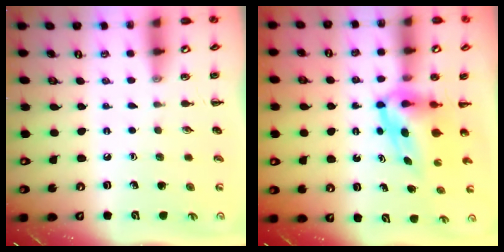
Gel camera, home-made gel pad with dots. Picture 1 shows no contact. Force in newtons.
{"total": 5.9, "press": 5.8, "slide": 1.1}